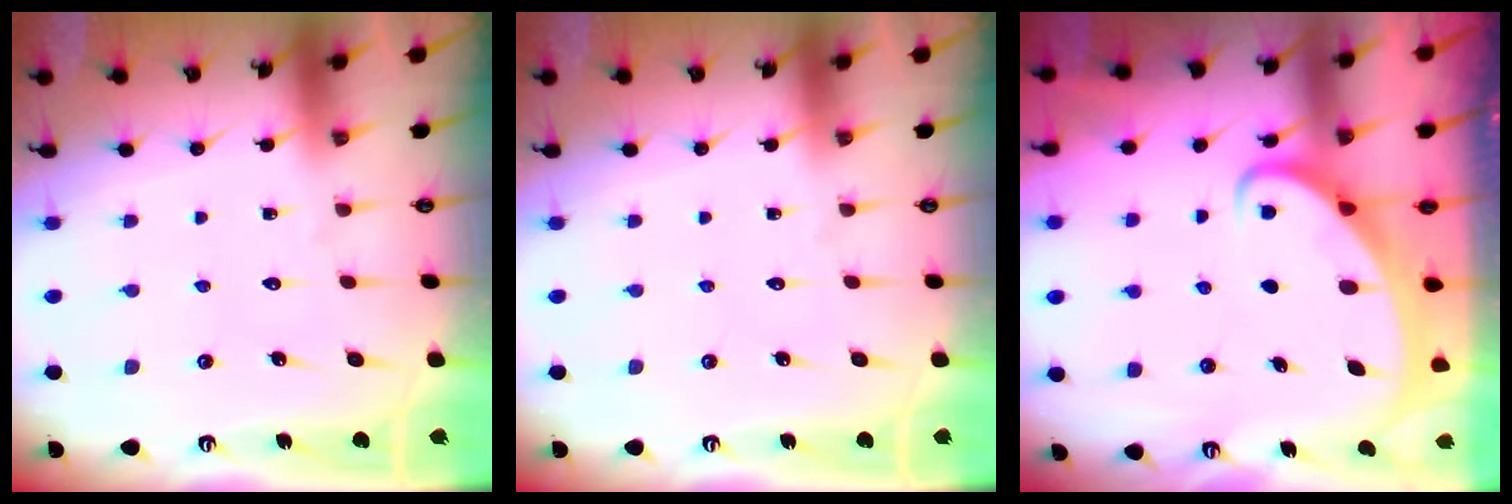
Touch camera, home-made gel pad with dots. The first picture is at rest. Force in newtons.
{"total": 0.0}
{"total": 2.6, "press": 2.5, "slide": 0.4}